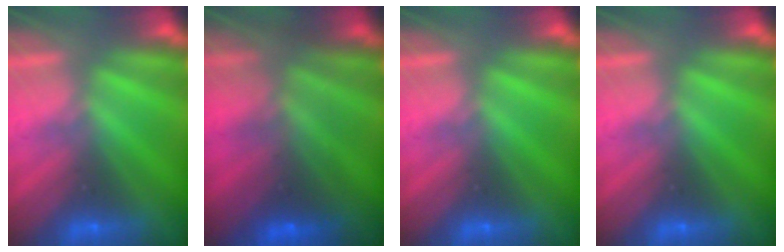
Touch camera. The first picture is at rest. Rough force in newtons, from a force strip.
{"total": 7.5}
{"total": 0.0}
{"total": 0.0}